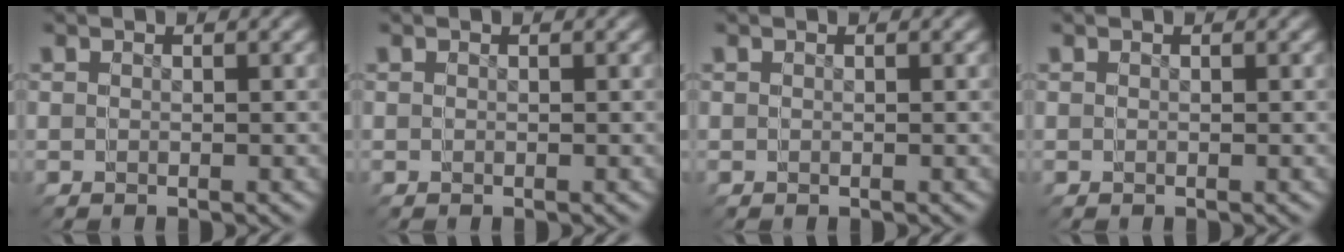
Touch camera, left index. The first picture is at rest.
{"total": 0.0}
{"total": 0.0}
{"total": 0.0}